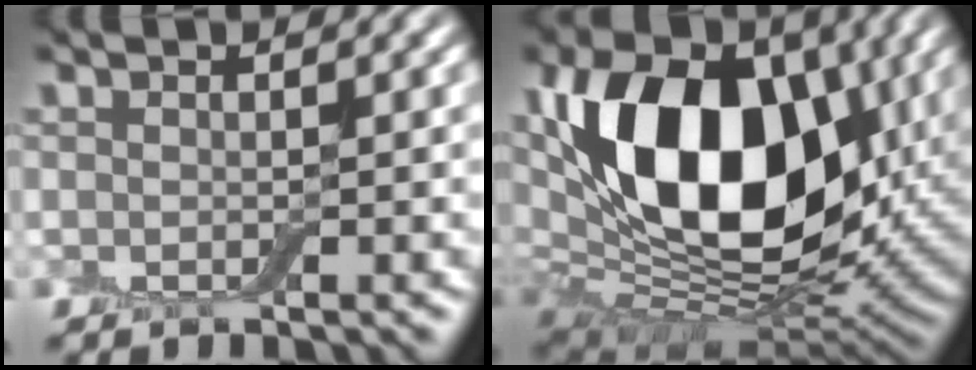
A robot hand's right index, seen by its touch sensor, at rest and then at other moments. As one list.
[{"total": 16.1, "force": [4.6, 10.0, 11.7], "torque": [-0.206, 0.000, 0.076]}]